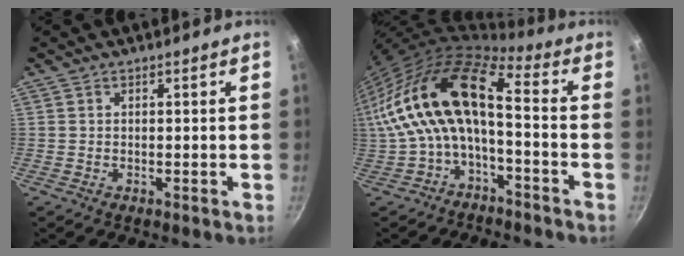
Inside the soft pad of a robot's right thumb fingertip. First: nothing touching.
{"total": 17.6, "force": [-1.1, 8.1, 15.6], "torque": [-0.324, 0.041, -0.035]}